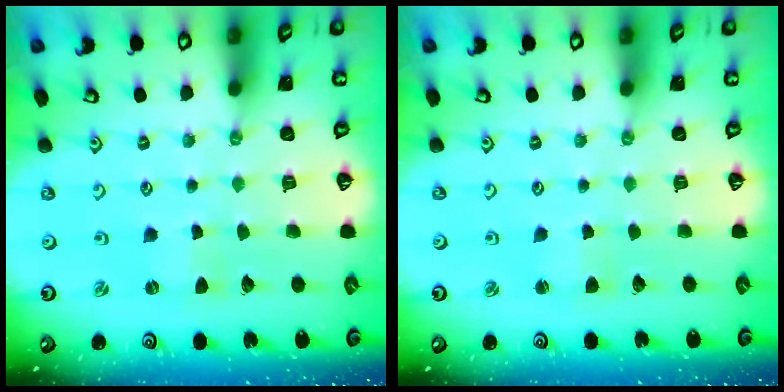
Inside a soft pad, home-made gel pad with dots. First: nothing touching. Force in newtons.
{"total": 2.9, "press": 2.9, "slide": 0.3}